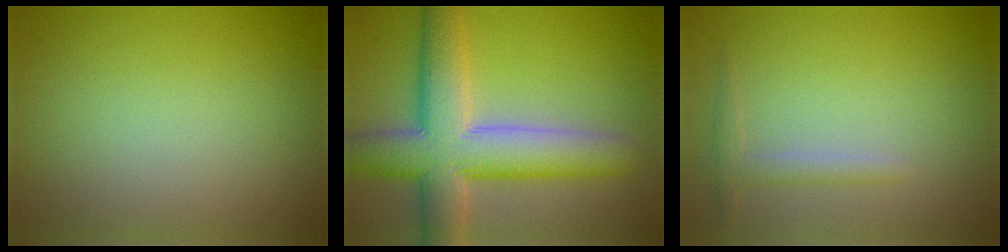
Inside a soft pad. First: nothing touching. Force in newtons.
{"total": 9.3, "press": 9.3, "slide": 0.7}
{"total": 1.5, "press": 1.5, "slide": 0.1}